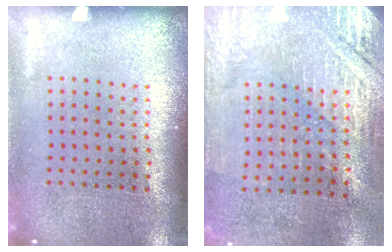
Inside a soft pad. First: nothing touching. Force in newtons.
{"total": 2.8, "press": 2.6, "slide": 0.9}